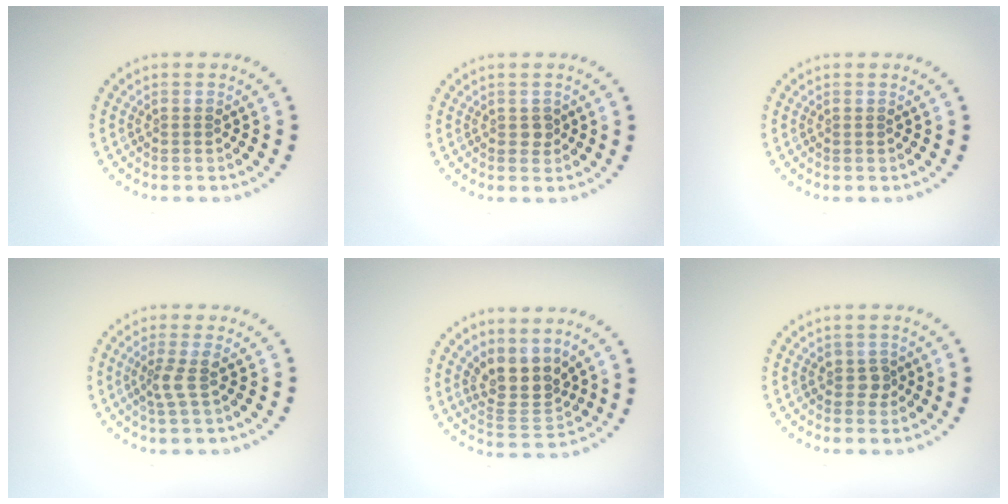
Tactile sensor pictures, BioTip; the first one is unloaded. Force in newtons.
{"total": 0.8, "press": 0.8, "slide": 0.2}
{"total": 0.0}
{"total": 1.9, "press": 1.4, "slide": 1.2}
{"total": 3.9, "press": 3.2, "slide": 2.1}
{"total": 1.0, "press": 0.9, "slide": 0.5}